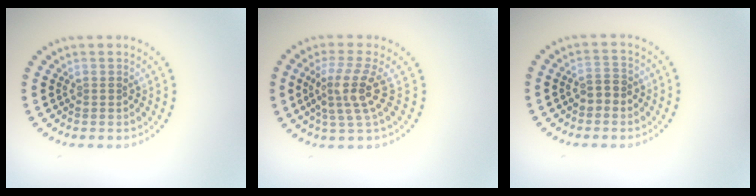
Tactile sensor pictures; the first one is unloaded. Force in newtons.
{"total": 3.9, "press": 2.8, "slide": 2.7}
{"total": 1.9, "press": 1.8, "slide": 0.5}